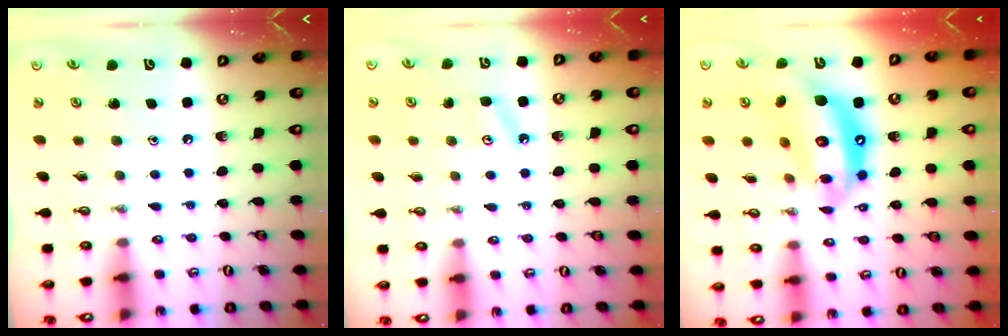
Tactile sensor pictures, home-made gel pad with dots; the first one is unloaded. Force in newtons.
{"total": 3.9, "press": 3.9, "slide": 0.6}
{"total": 16.6, "press": 16.6, "slide": 1.7}